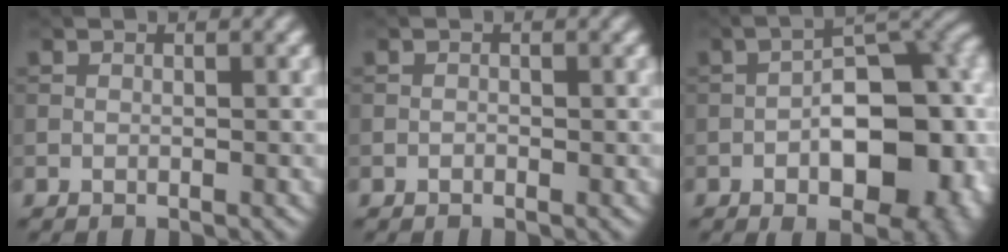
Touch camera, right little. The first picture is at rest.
{"total": 0.0}
{"total": 14.6, "force": [-3.1, 7.8, 12.0], "torque": [-0.138, -0.006, -0.036]}